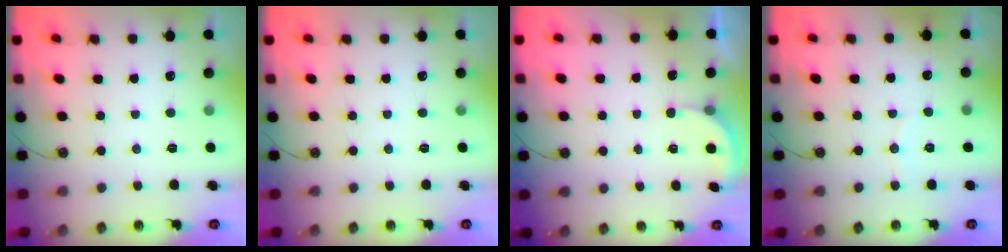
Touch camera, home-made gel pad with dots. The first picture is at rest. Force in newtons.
{"total": 0.0}
{"total": 1.6, "press": 1.6, "slide": 0.3}
{"total": 2.9, "press": 2.9, "slide": 0.3}